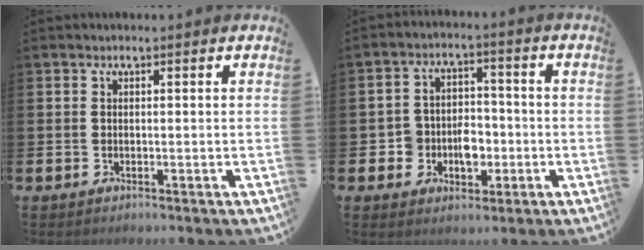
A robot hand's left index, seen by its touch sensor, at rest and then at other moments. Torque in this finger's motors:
{"motor_torque": [0.30, 0.08, 0.22, 0.12]}